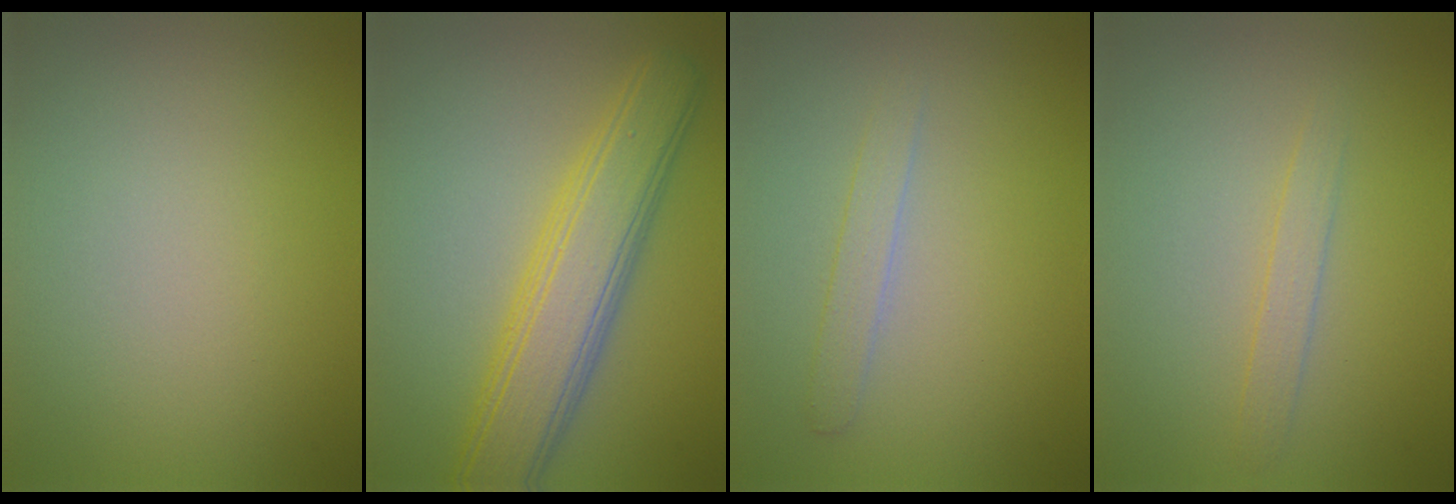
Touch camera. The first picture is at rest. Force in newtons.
{"total": 6.5, "press": 6.5, "slide": 0.2}
{"total": 1.4, "press": 1.4, "slide": 0.1}
{"total": 1.4, "press": 1.4, "slide": 0.1}